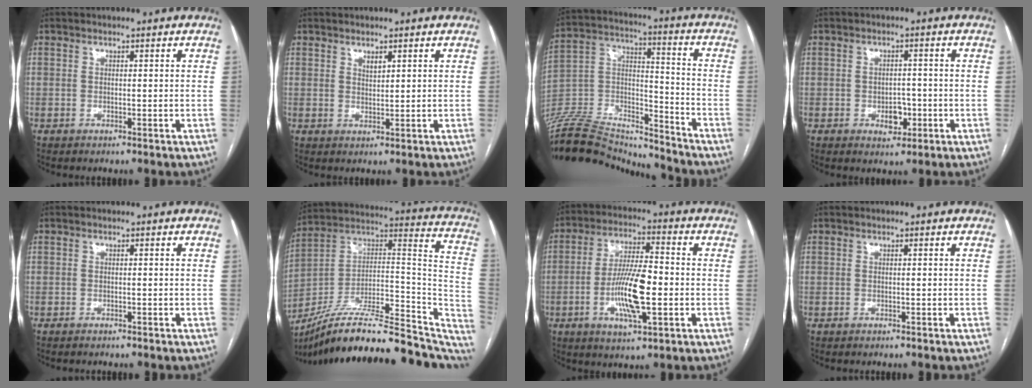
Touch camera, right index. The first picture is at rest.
{"total": 1.5, "force": [0.9, 0.6, 1.0], "torque": [-0.019, -0.002, 0.020]}
{"total": 26.2, "force": [-24.8, 4.9, 6.9], "torque": [-0.185, 0.010, -0.406]}
{"total": 3.6, "force": [-1.4, 2.3, 2.4], "torque": [-0.029, 0.006, -0.013]}
{"total": 2.1, "force": [-1.9, 0.7, 0.7], "torque": [-0.013, -0.002, -0.019]}
{"total": 31.6, "force": [-25.7, 8.1, 16.6], "torque": [-0.213, 0.024, -0.386]}
{"total": 11.7, "force": [-2.8, 2.6, 11.0], "torque": [-0.216, 0.002, -0.048]}
{"total": 1.1, "force": [-1.0, 0.4, 0.2], "torque": [-0.010, 0.000, -0.014]}